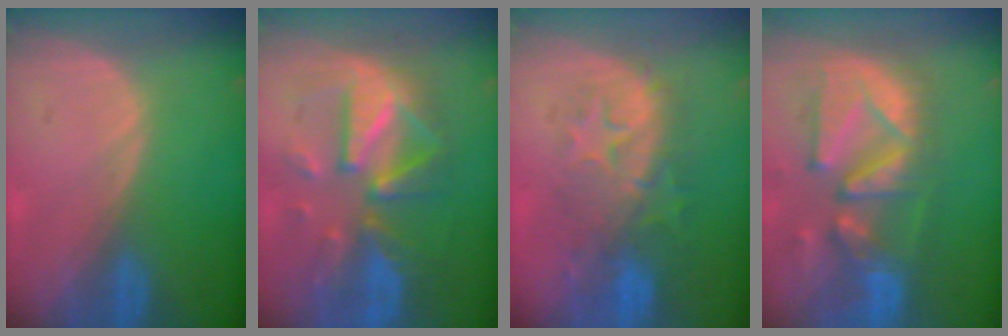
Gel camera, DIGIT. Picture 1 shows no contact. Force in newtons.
{"total": 10.6, "press": 10.6, "slide": 0.9}
{"total": 9.0, "press": 8.7, "slide": 2.2}
{"total": 12.7, "press": 11.2, "slide": 6.0}